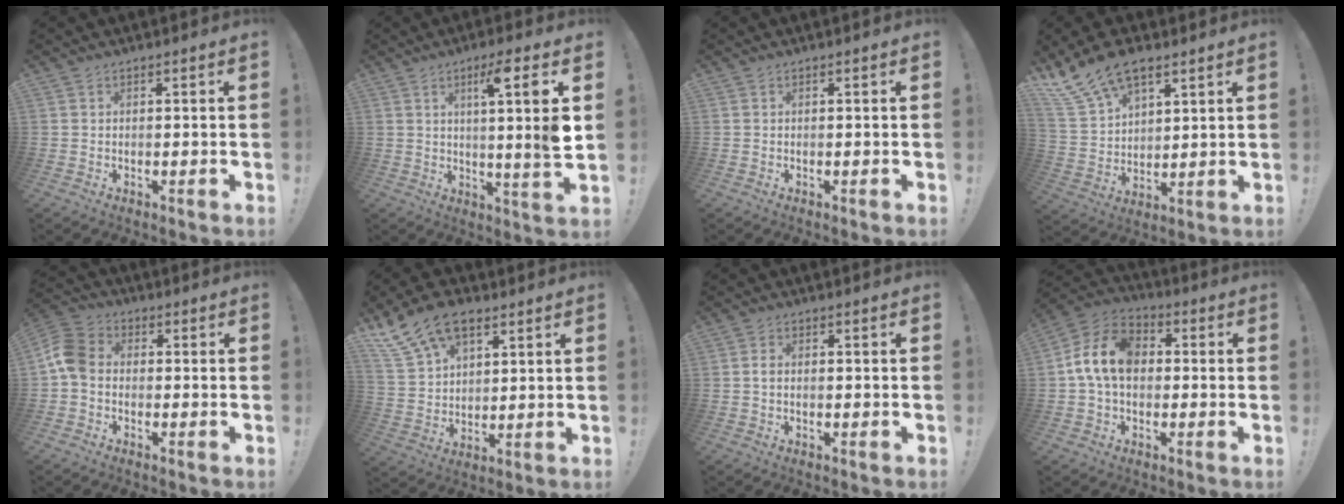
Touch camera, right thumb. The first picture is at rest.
{"total": 11.1, "force": [2.4, -0.7, 10.8], "torque": [-0.164, -0.008, 0.020]}
{"total": 0.0}
{"total": 13.7, "force": [9.7, 6.7, 6.9], "torque": [-0.126, -0.057, 0.184]}
{"total": 8.7, "force": [-1.2, 6.5, 5.7], "torque": [-0.122, 0.019, -0.015]}
{"total": 14.1, "force": [8.9, 8.0, 7.5], "torque": [-0.134, -0.044, 0.169]}
{"total": 1.2, "force": [-0.2, 0.6, 1.1], "torque": [-0.020, 0.004, -0.003]}
{"total": 13.3, "force": [1.0, 9.4, 9.3], "torque": [-0.179, 0.022, 0.023]}